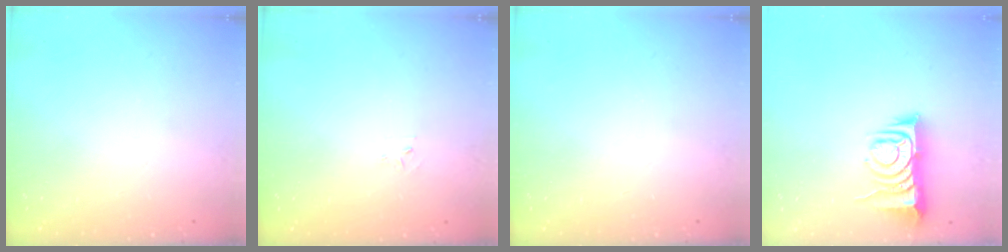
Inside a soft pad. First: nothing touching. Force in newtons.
{"total": 2.6, "press": 2.6, "slide": 0.4}
{"total": 0.0}
{"total": 8.9, "press": 8.8, "slide": 1.2}